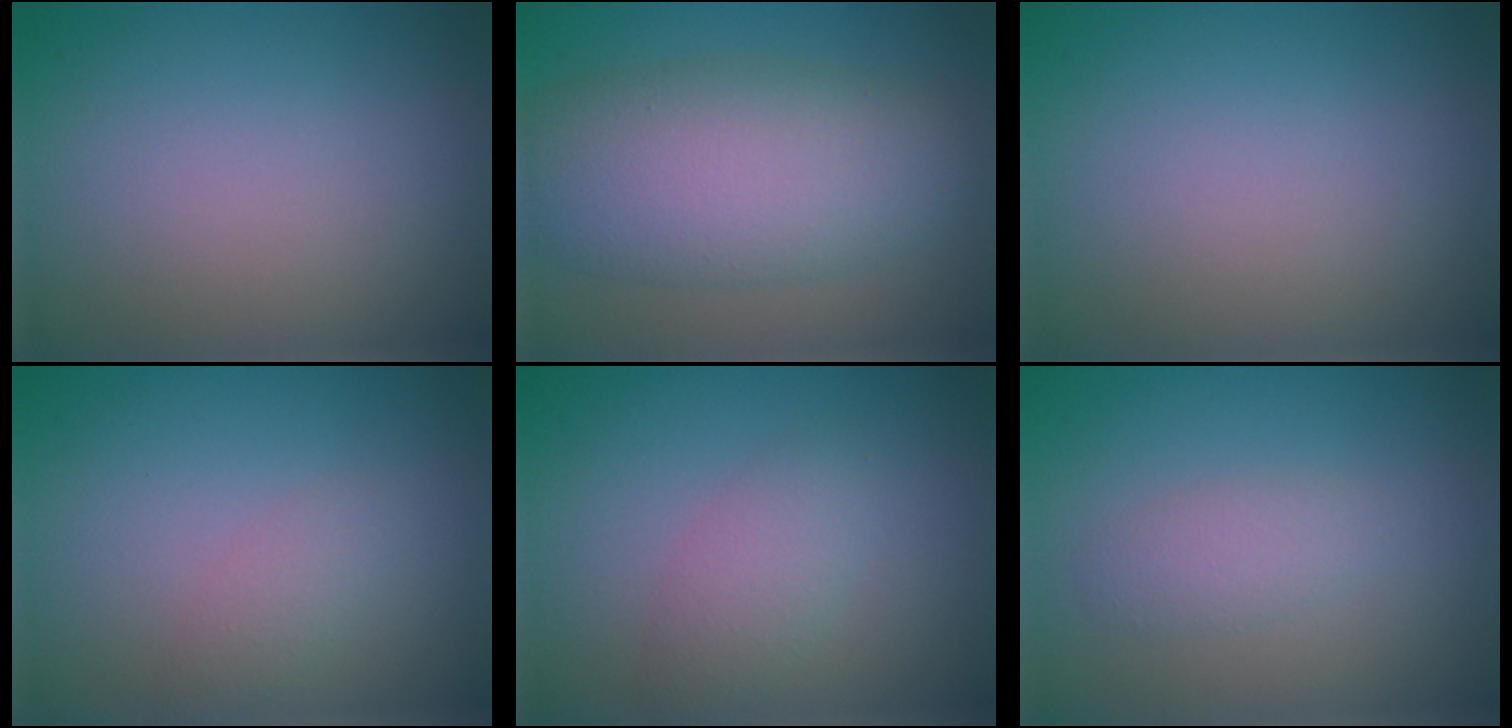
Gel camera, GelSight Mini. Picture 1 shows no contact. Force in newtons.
{"total": 8.3, "press": 8.3, "slide": 0.4}
{"total": 0.0}
{"total": 1.5, "press": 1.5, "slide": 0.1}
{"total": 2.4, "press": 2.4, "slide": 0.2}
{"total": 1.6, "press": 1.6, "slide": 0.1}